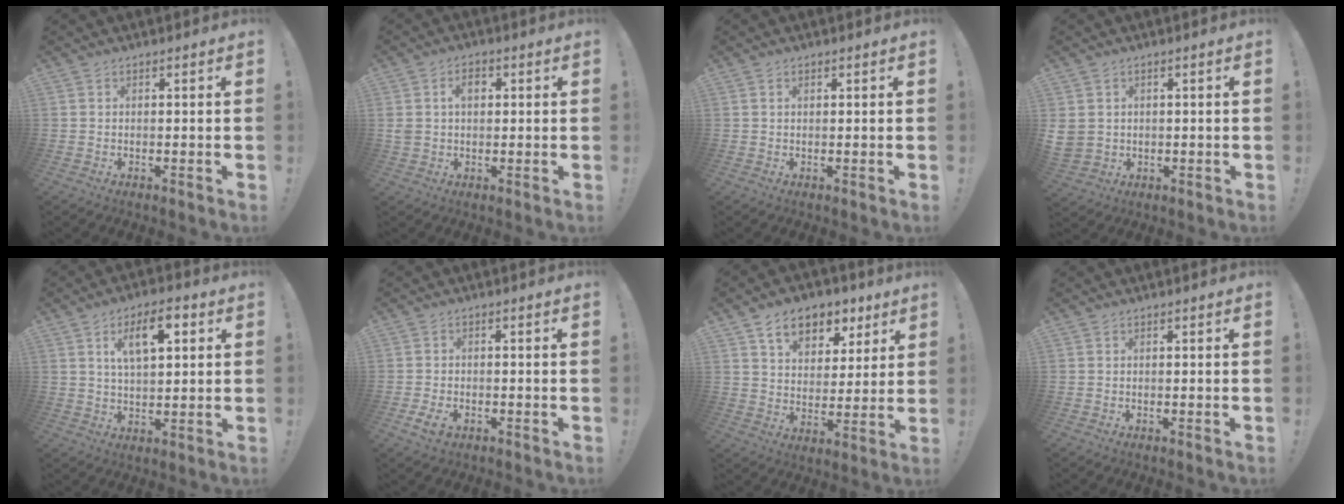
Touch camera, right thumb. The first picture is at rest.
{"total": 5.1, "force": [1.1, 3.8, 3.2], "torque": [-0.052, 0.006, 0.018]}
{"total": 0.7, "force": [0.4, 0.4, 0.4], "torque": [-0.007, 0.001, 0.007]}
{"total": 4.2, "force": [0.9, 3.8, 1.5], "torque": [-0.044, -0.002, 0.022]}
{"total": 10.3, "force": [4.0, 4.7, 8.3], "torque": [-0.130, 0.001, 0.067]}
{"total": 4.4, "force": [-2.0, 2.4, 3.1], "torque": [-0.070, 0.004, -0.035]}
{"total": 11.2, "force": [6.9, 7.1, 5.1], "torque": [-0.077, -0.036, 0.127]}
{"total": 0.0}